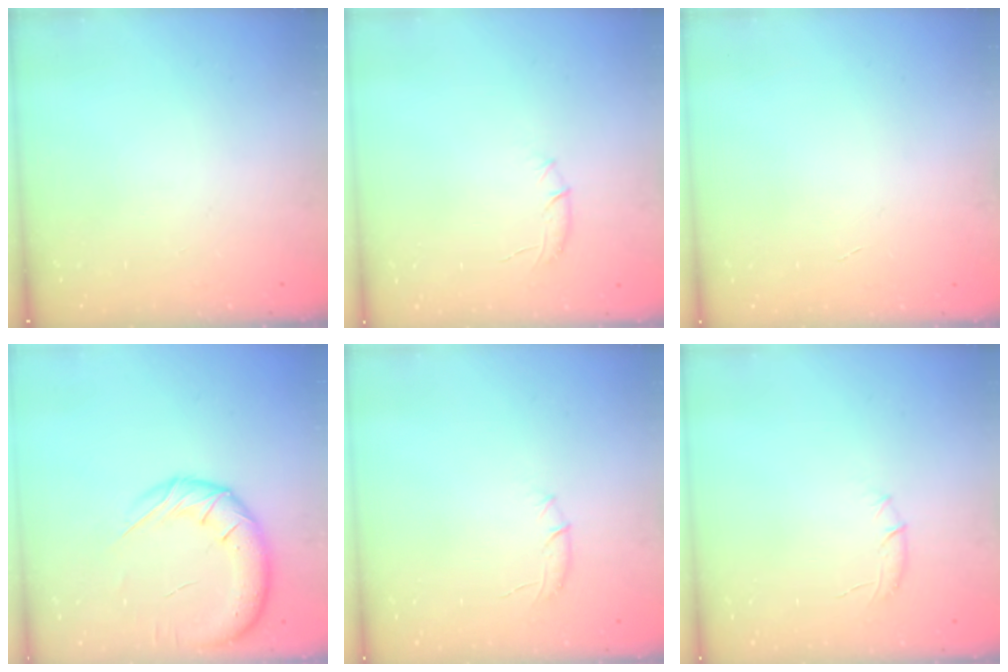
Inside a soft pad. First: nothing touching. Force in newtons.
{"total": 6.5, "press": 6.3, "slide": 1.6}
{"total": 0.0}
{"total": 15.8, "press": 15.5, "slide": 3.5}
{"total": 6.5, "press": 6.3, "slide": 1.6}
{"total": 6.5, "press": 6.3, "slide": 1.6}